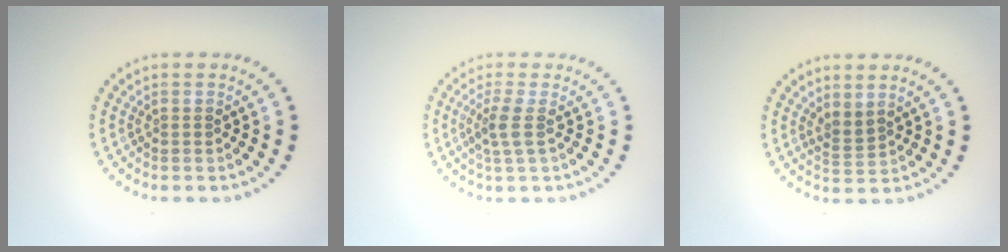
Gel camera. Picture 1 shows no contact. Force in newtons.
{"total": 2.0, "press": 1.6, "slide": 1.3}
{"total": 1.7, "press": 1.3, "slide": 1.1}